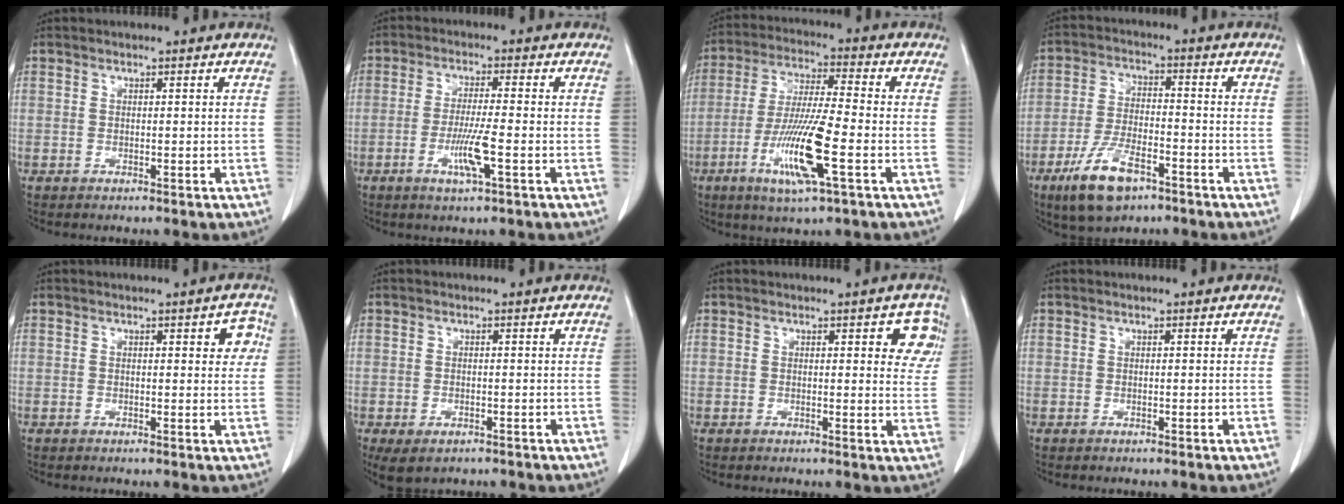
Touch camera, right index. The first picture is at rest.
{"total": 6.0, "force": [-2.1, 0.0, 5.6], "torque": [-0.107, -0.011, -0.038]}
{"total": 12.9, "force": [-4.4, 0.6, 12.1], "torque": [-0.240, -0.020, -0.084]}
{"total": 10.0, "force": [-6.0, 3.6, 7.2], "torque": [-0.150, -0.011, -0.108]}
{"total": 3.2, "force": [1.0, 1.2, 2.8], "torque": [-0.021, 0.007, 0.007]}
{"total": 4.3, "force": [-2.6, 2.2, 2.5], "torque": [-0.048, -0.010, -0.035]}
{"total": 5.2, "force": [2.2, 1.9, 4.4], "torque": [-0.029, -0.002, 0.015]}
{"total": 0.0}